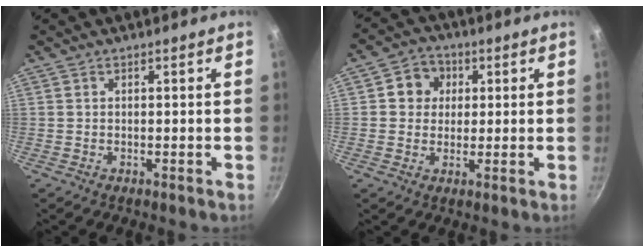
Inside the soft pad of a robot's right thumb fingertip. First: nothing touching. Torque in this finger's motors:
{"motor_torque": [0.56, 0.48, 0.46, 0.19, -0.01]}